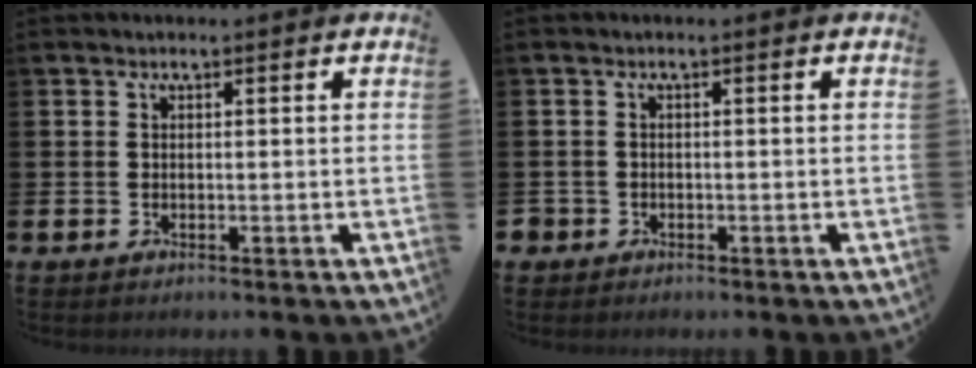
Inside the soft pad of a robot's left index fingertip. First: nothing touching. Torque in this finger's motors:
{"motor_torque": [0.14, -0.02, -0.08, -0.03]}